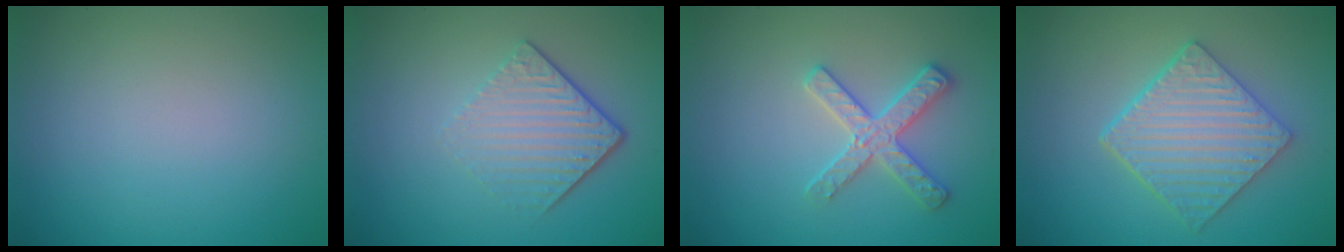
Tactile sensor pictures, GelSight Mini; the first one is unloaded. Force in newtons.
{"total": 4.5, "press": 2.9, "slide": 3.3}
{"total": 2.9, "press": 2.9, "slide": 0.1}
{"total": 5.4, "press": 4.5, "slide": 3.1}